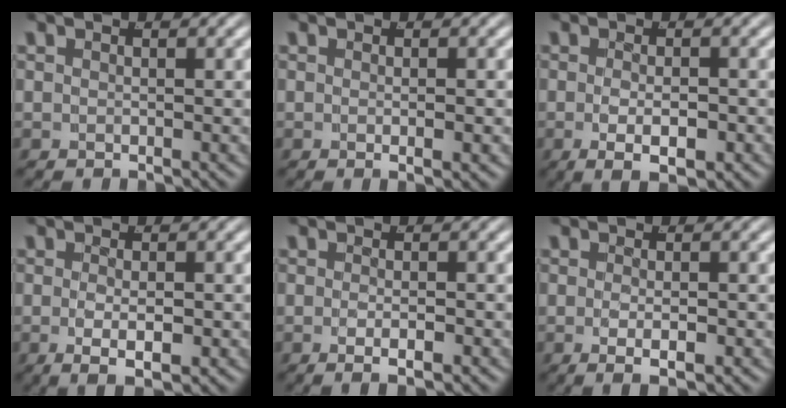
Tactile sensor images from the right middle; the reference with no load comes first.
{"total": 1.0, "force": [-0.3, -0.3, 0.9], "torque": [-0.013, -0.004, -0.003]}
{"total": 3.9, "force": [-1.6, 1.3, 3.3], "torque": [-0.059, -0.017, -0.014]}
{"total": 3.6, "force": [-1.3, 1.0, 3.2], "torque": [-0.060, -0.018, -0.009]}
{"total": 1.9, "force": [-1.1, -0.2, 1.4], "torque": [-0.030, -0.009, -0.012]}
{"total": 2.3, "force": [-1.0, 0.1, 2.0], "torque": [-0.040, -0.011, -0.008]}